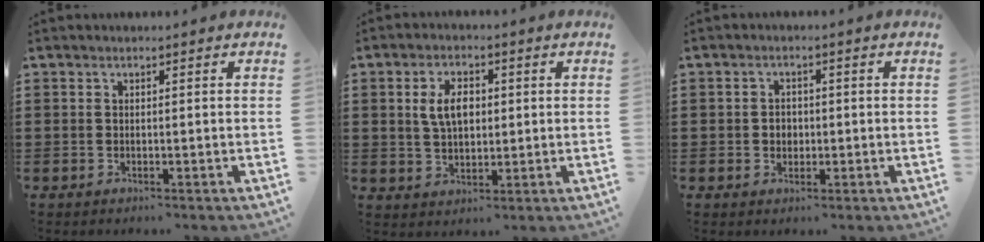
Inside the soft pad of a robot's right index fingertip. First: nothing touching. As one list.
[{"total": 5.4, "force": [0.9, 3.2, 4.3], "torque": [-0.091, 0.008, 0.009]}, {"total": 2.0, "force": [-0.2, 1.8, 1.0], "torque": [-0.023, 0.008, -0.006]}]